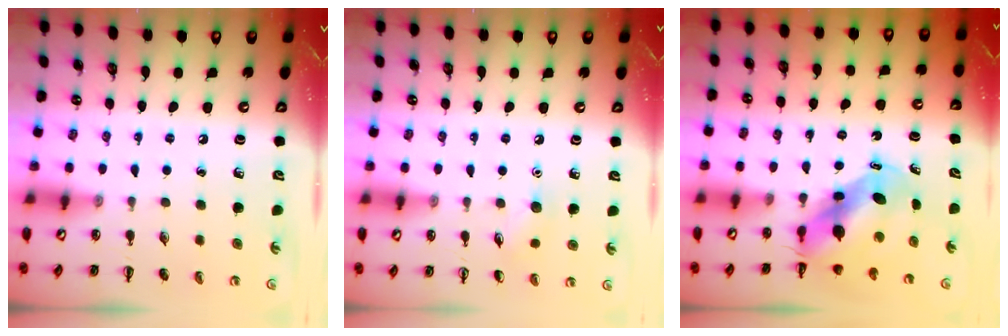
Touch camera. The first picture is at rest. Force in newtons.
{"total": 5.7, "press": 5.5, "slide": 1.5}
{"total": 6.2, "press": 6.1, "slide": 1.1}